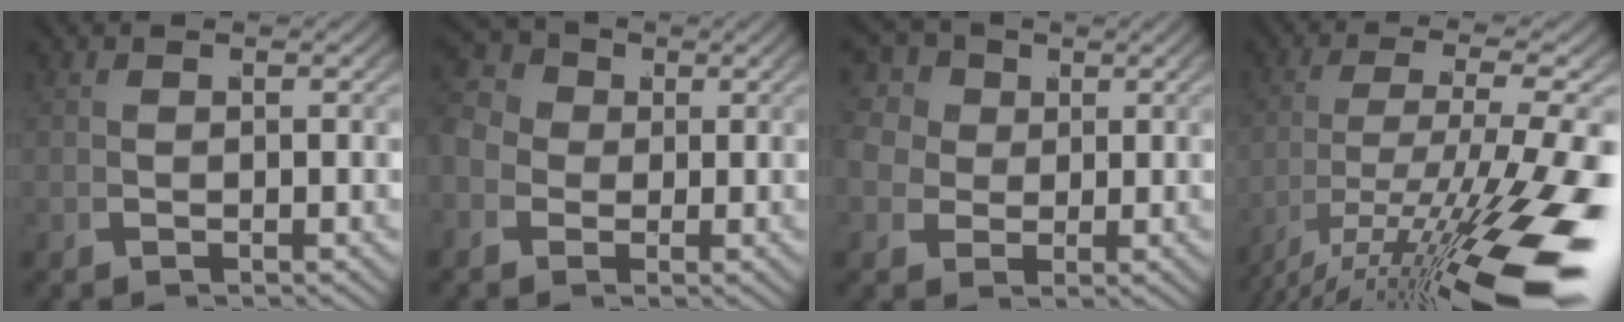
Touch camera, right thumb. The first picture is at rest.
{"total": 7.3, "force": [1.1, 6.0, 4.1], "torque": [-0.077, 0.004, 0.007]}
{"total": 8.9, "force": [2.3, 7.2, 4.6], "torque": [-0.097, -0.002, 0.034]}
{"total": 12.6, "force": [-4.4, 4.7, 10.8], "torque": [-0.186, -0.044, -0.036]}